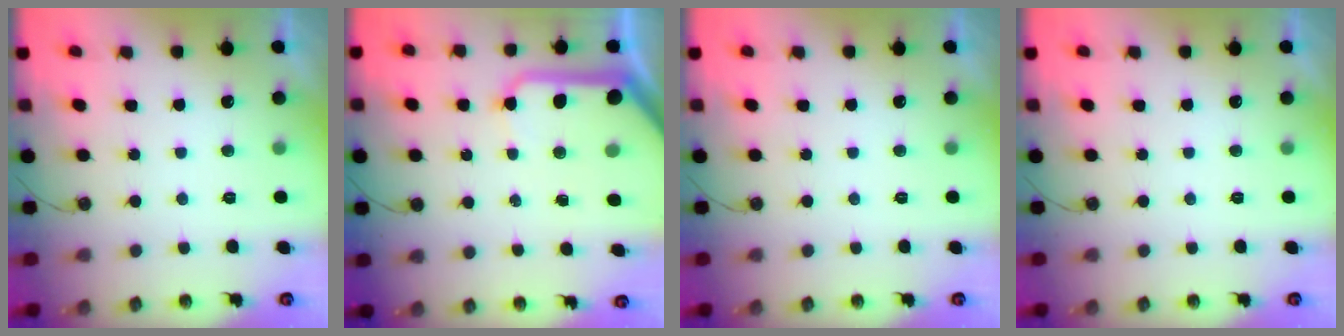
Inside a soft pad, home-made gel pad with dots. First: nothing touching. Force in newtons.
{"total": 13.6, "press": 13.5, "slide": 1.9}
{"total": 0.7, "press": 0.4, "slide": 0.7}
{"total": 0.0}